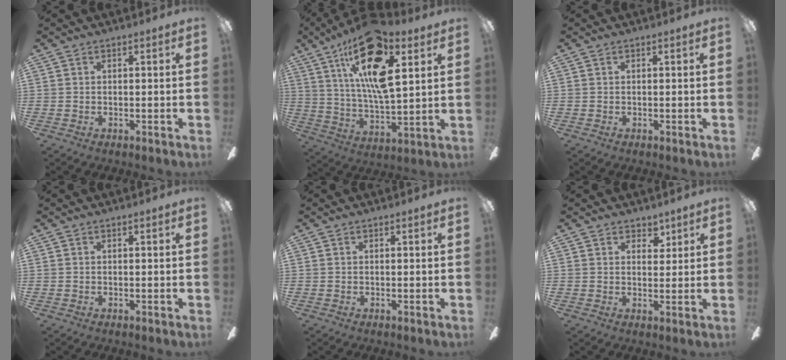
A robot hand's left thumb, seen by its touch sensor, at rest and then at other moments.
{"total": 21.4, "force": [10.9, 7.6, 16.7], "torque": [-0.316, -0.040, 0.174]}
{"total": 0.0}
{"total": 0.0}
{"total": 0.0}
{"total": 3.1, "force": [2.4, 1.8, 0.7], "torque": [0.005, -0.012, 0.039]}